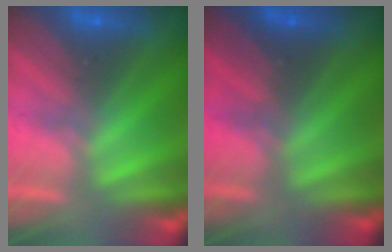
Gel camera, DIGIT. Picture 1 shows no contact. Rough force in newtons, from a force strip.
{"total": 1.9}